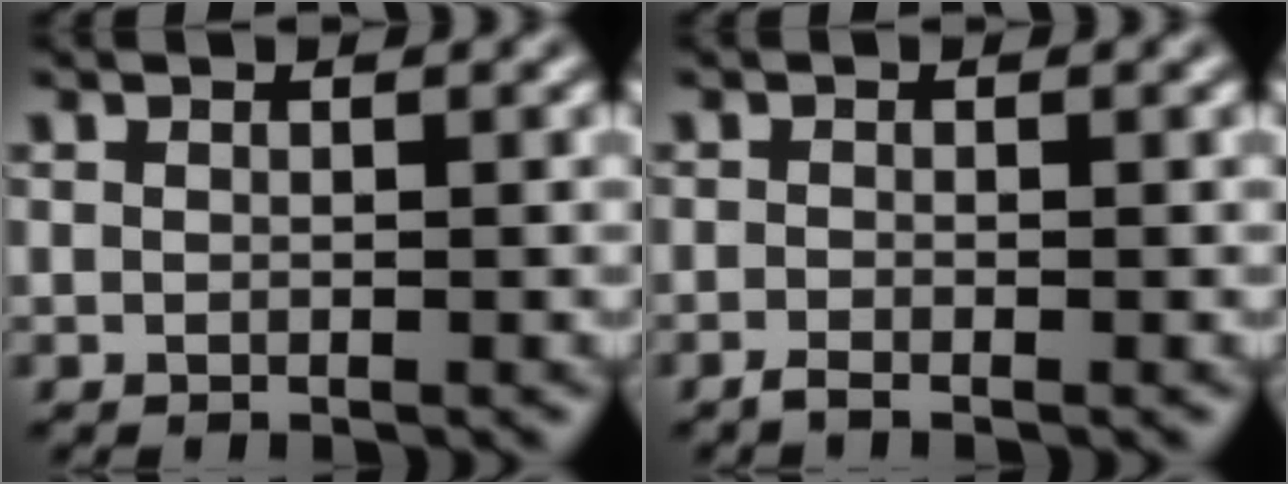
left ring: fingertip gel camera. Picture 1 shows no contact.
{"total": 0.9, "force": [-0.7, 0.1, 0.6], "torque": [-0.011, -0.003, -0.016]}